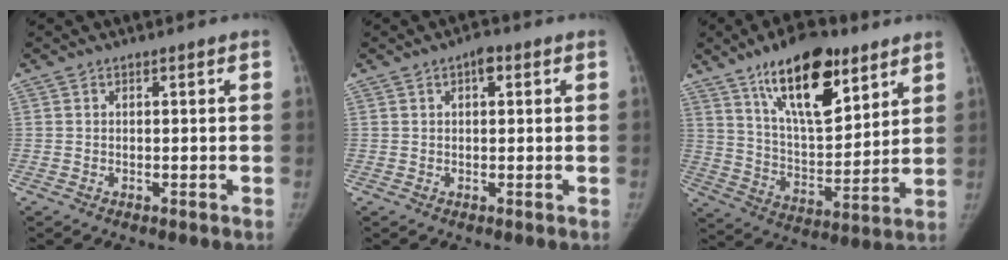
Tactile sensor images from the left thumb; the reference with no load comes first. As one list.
[{"total": 2.5, "force": [1.1, 1.4, 1.8], "torque": [-0.018, 0.001, 0.011]}, {"total": 19.5, "force": [11.6, 8.2, 13.4], "torque": [-0.178, -0.060, 0.201]}]